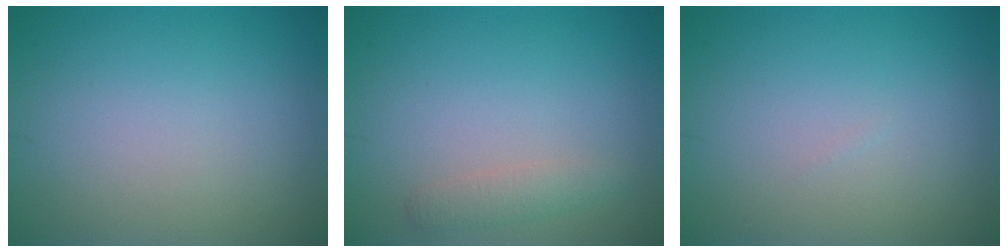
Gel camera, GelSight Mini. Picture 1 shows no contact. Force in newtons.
{"total": 1.5, "press": 1.5, "slide": 0.0}
{"total": 0.0}